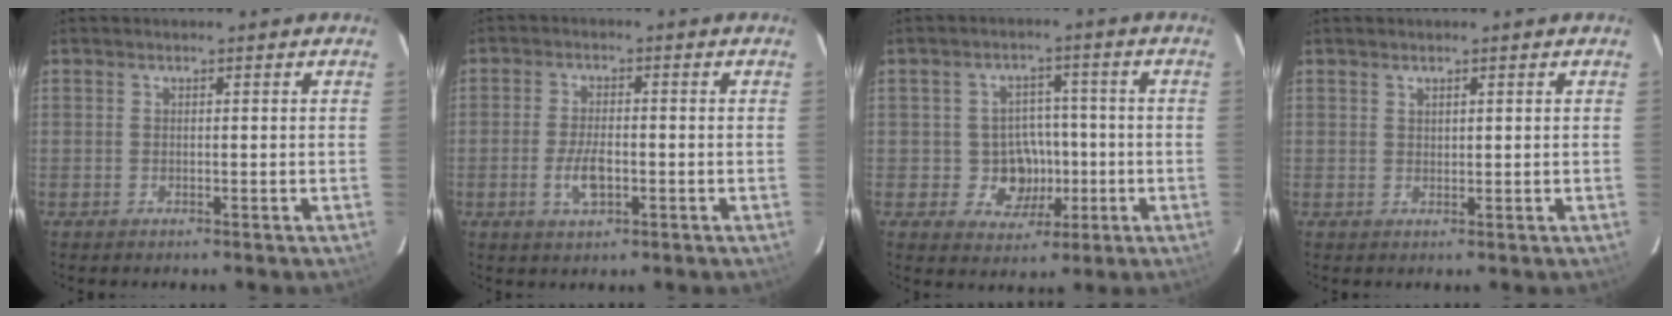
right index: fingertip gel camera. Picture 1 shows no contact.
{"total": 5.3, "force": [-1.7, 2.2, 4.5], "torque": [-0.094, -0.003, -0.030]}
{"total": 6.9, "force": [-1.4, 6.4, 2.3], "torque": [-0.051, 0.015, -0.008]}
{"total": 1.0, "force": [0.8, 0.4, 0.4], "torque": [-0.005, 0.001, 0.014]}